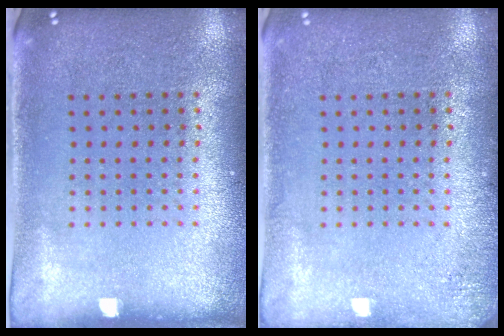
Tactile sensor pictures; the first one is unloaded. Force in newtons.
{"total": 1.3, "press": 1.3, "slide": 0.2}